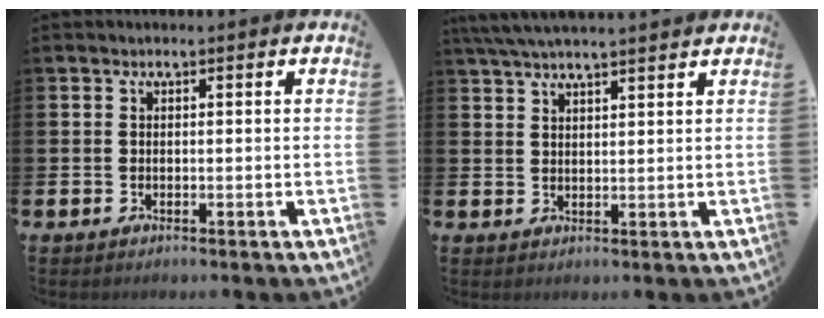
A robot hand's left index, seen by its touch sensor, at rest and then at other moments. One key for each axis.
{"total": 4.4, "fx": 4.1, "fy": 0.1, "fz": 1.5, "tx": -0.043, "ty": -0.007, "tz": 0.077}